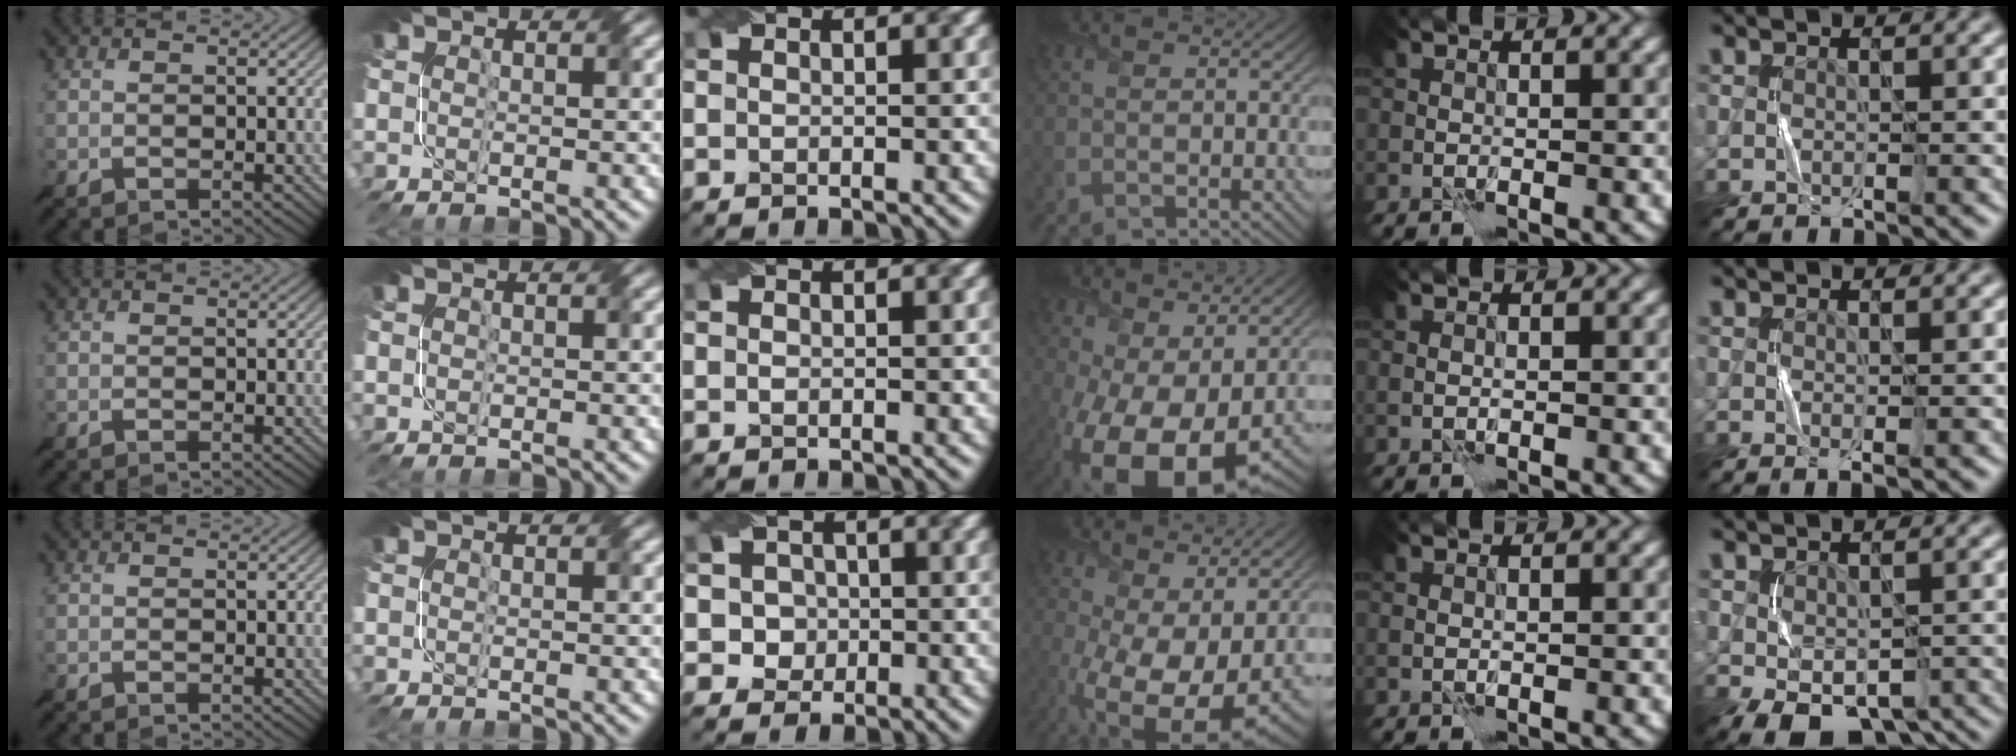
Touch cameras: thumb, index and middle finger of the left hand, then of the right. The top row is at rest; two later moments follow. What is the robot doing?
{"motion": "fold", "object": "file"}